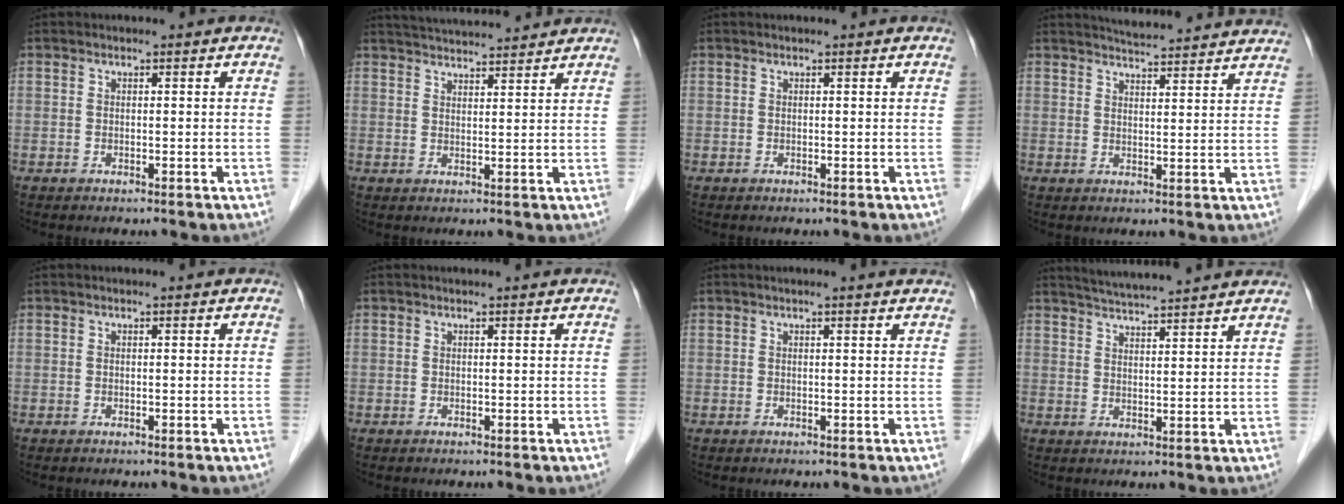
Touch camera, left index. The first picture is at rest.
{"total": 11.4, "force": [10.7, 1.3, 3.6], "torque": [-0.059, 0.025, 0.160]}
{"total": 0.8, "force": [0.7, 0.3, 0.2], "torque": [0.000, 0.008, 0.011]}
{"total": 14.3, "force": [13.6, 1.1, 4.2], "torque": [-0.054, 0.008, 0.169]}
{"total": 0.0}
{"total": 1.3, "force": [1.2, 0.4, 0.5], "torque": [0.000, 0.015, 0.017]}
{"total": 3.6, "force": [3.2, 0.0, 1.6], "torque": [-0.016, 0.014, 0.032]}
{"total": 12.3, "force": [11.3, 0.2, 4.8], "torque": [-0.077, 0.022, 0.156]}